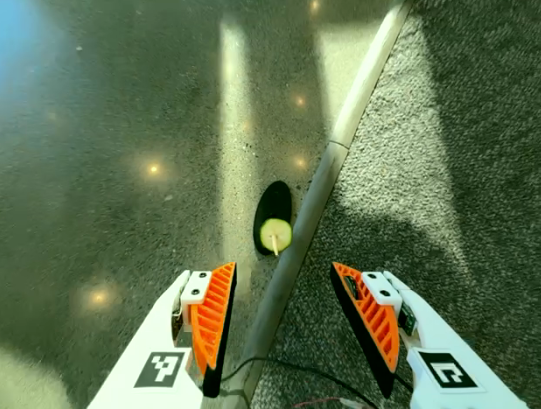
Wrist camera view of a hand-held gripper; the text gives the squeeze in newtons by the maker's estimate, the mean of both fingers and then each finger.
{"total": 0.0}